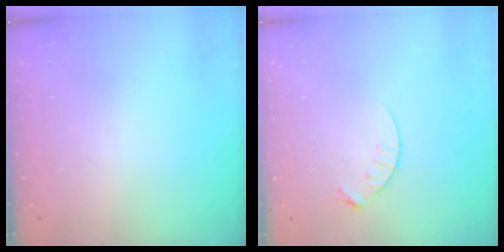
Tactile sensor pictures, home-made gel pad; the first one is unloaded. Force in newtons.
{"total": 4.8, "press": 4.8, "slide": 0.6}